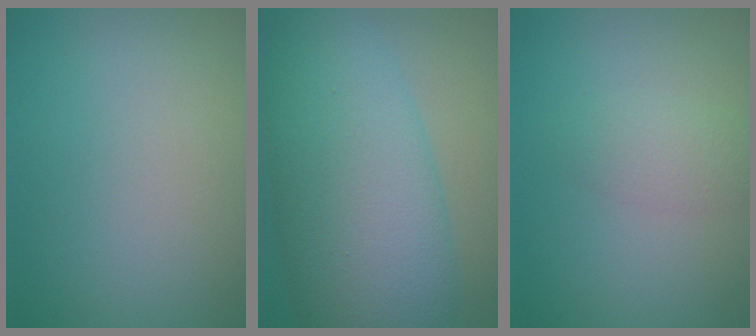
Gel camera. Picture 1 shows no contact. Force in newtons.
{"total": 11.6, "press": 11.6, "slide": 0.2}
{"total": 1.9, "press": 1.9, "slide": 0.1}